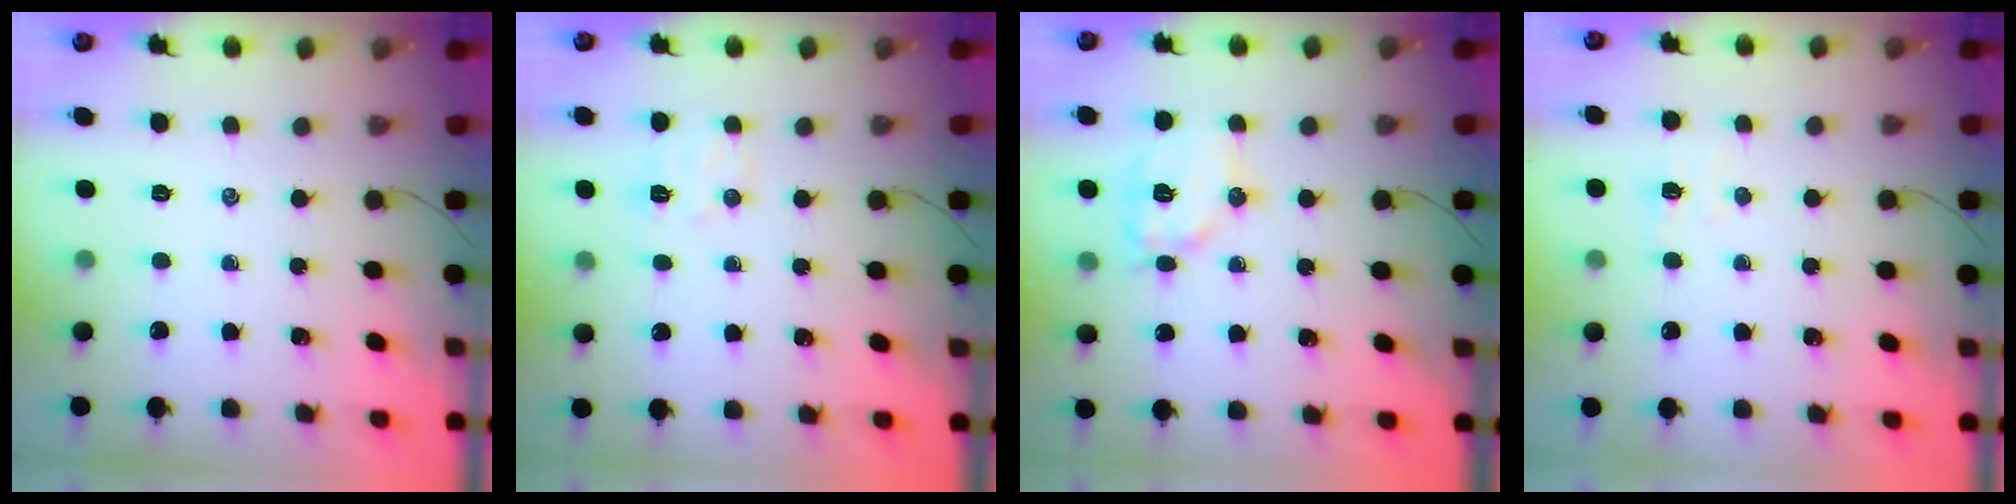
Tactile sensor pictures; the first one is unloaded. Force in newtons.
{"total": 6.7, "press": 6.6, "slide": 1.3}
{"total": 10.5, "press": 10.5, "slide": 0.3}
{"total": 2.9, "press": 2.8, "slide": 0.8}